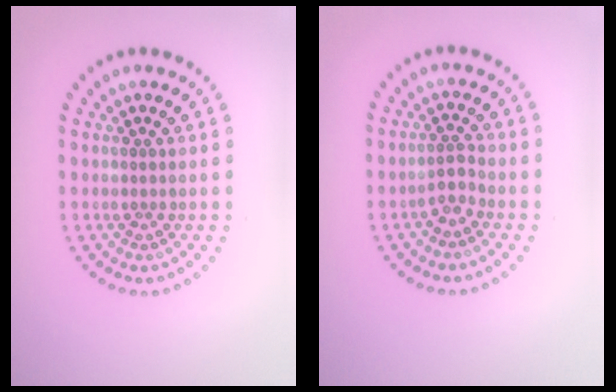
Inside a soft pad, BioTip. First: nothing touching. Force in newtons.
{"total": 1.6, "press": 1.1, "slide": 1.1}